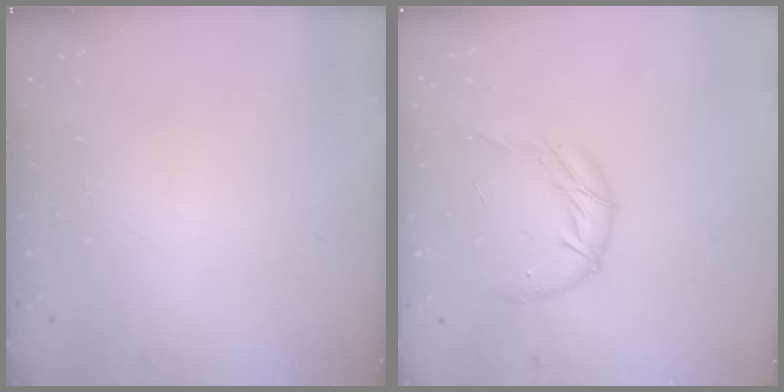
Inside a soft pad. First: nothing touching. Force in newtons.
{"total": 9.5, "press": 9.4, "slide": 1.1}